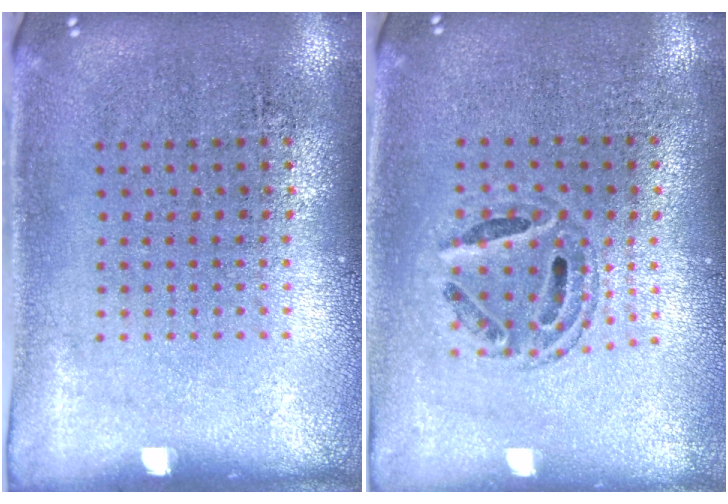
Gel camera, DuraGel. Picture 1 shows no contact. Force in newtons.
{"total": 0.7, "press": 0.7, "slide": 0.2}